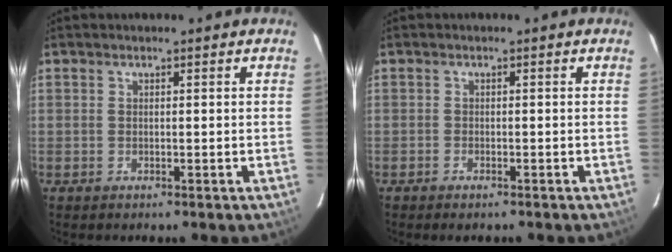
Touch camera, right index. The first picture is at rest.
{"total": 1.5, "force": [-1.3, 0.6, 0.6], "torque": [-0.015, -0.002, -0.025]}